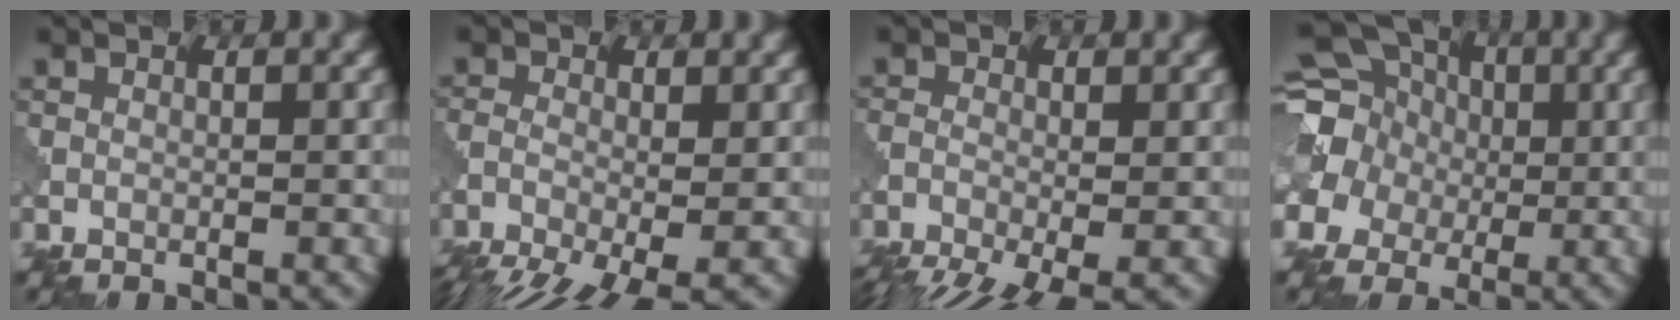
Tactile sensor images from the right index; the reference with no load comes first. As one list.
[{"total": 10.8, "force": [-6.1, 4.7, 7.6], "torque": [-0.138, -0.024, -0.084]}, {"total": 9.4, "force": [-5.8, 3.9, 6.3], "torque": [-0.119, -0.024, -0.081]}, {"total": 16.4, "force": [3.0, 14.8, 6.5], "torque": [-0.174, 0.021, 0.018]}]